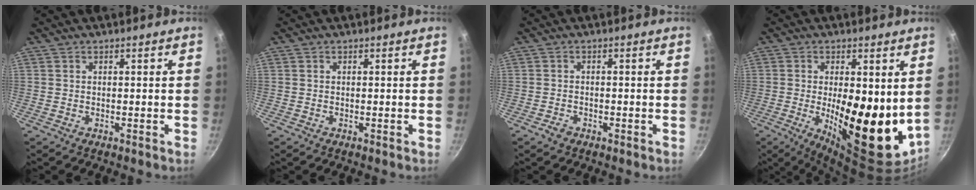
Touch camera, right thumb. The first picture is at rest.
{"total": 0.0}
{"total": 1.7, "force": [-1.1, 1.1, 0.7], "torque": [-0.014, 0.012, -0.018]}
{"total": 17.9, "force": [-0.1, 7.0, 16.4], "torque": [-0.214, -0.030, 0.006]}